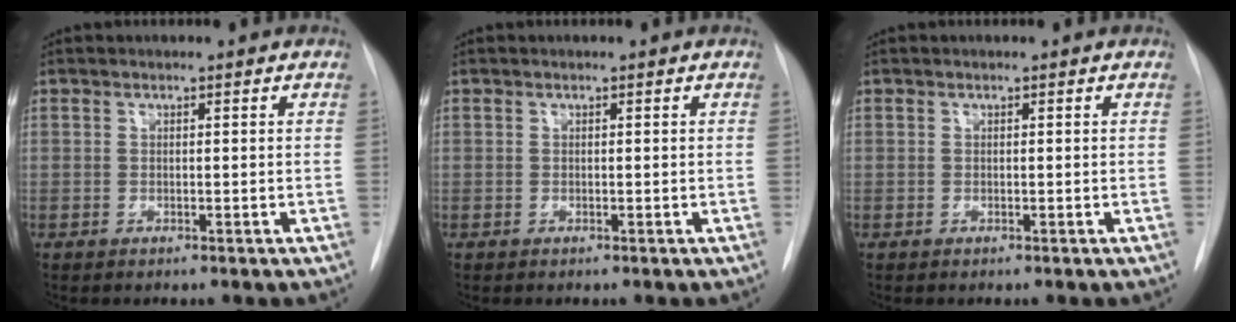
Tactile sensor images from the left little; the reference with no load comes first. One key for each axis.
{"total": 0.0}
{"total": 0.0}